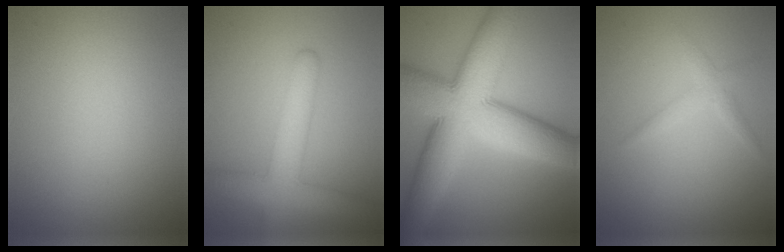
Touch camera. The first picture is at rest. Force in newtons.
{"total": 5.7, "press": 5.7, "slide": 0.2}
{"total": 13.6, "press": 13.6, "slide": 0.1}
{"total": 1.6, "press": 1.6, "slide": 0.0}